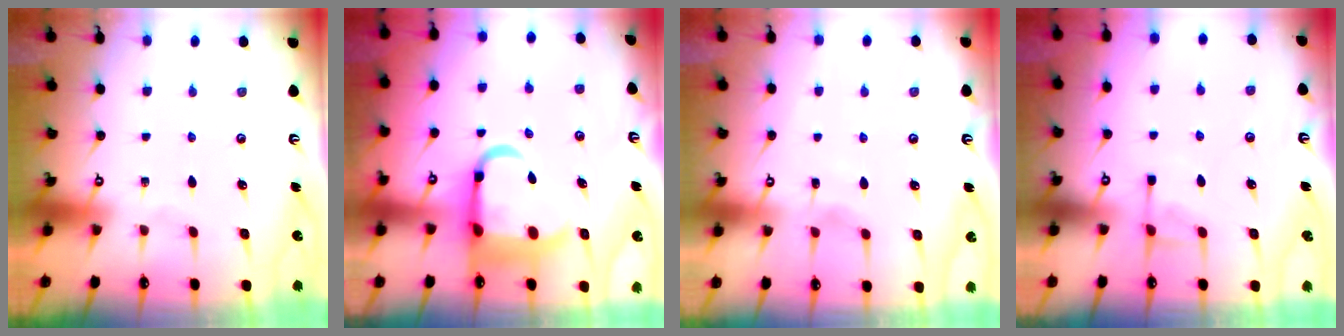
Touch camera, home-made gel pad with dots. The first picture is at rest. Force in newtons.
{"total": 13.7, "press": 13.5, "slide": 2.6}
{"total": 2.2, "press": 2.2, "slide": 0.2}
{"total": 4.5, "press": 4.4, "slide": 0.7}